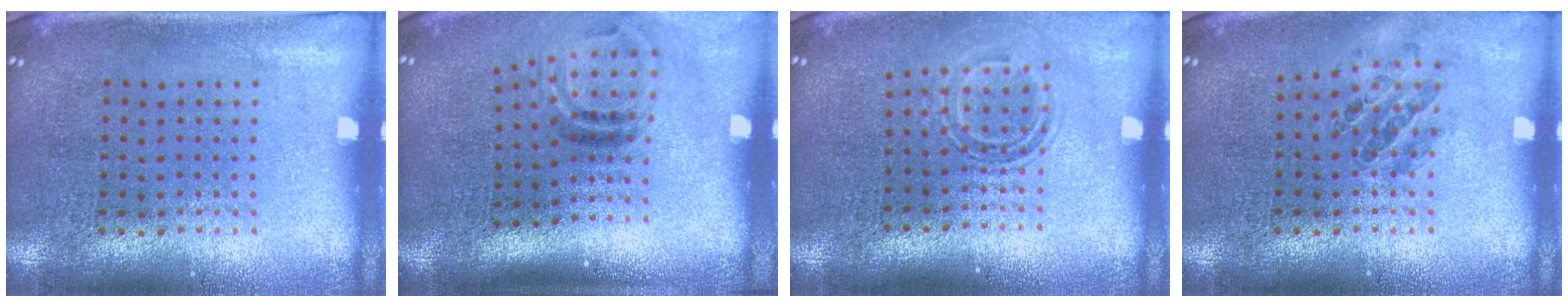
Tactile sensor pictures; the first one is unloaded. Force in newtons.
{"total": 2.0, "press": 1.2, "slide": 1.6}
{"total": 1.5, "press": 1.1, "slide": 1.1}
{"total": 0.8, "press": 0.8, "slide": 0.1}